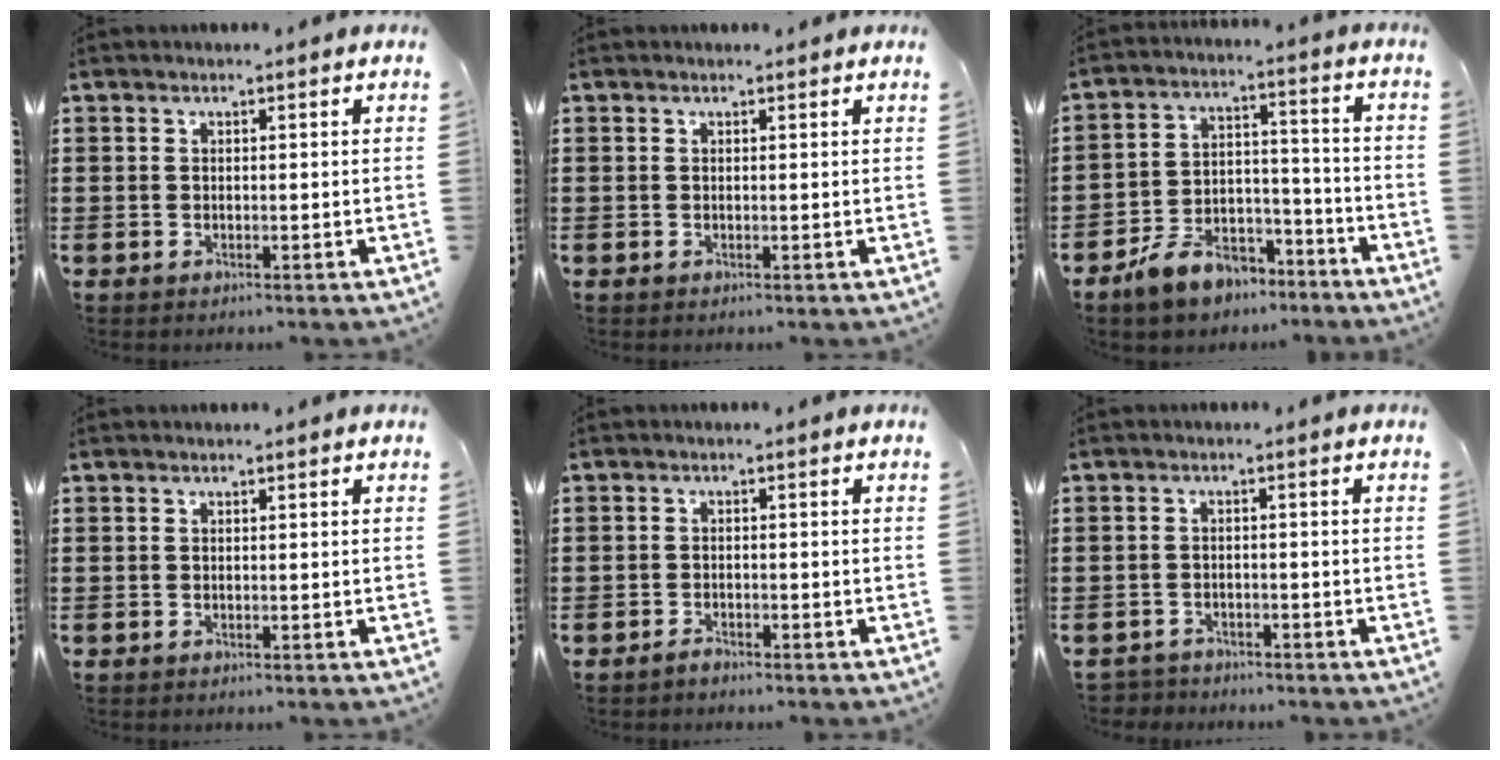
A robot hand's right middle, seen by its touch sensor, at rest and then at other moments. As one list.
[{"total": 0.0}, {"total": 8.3, "force": [-7.2, 3.5, 2.4], "torque": [-0.049, 0.031, -0.138]}, {"total": 0.0}, {"total": 1.2, "force": [-1.2, 0.3, 0.3], "torque": [-0.010, -0.003, -0.023]}, {"total": 2.0, "force": [-2.0, 0.3, -0.3], "torque": [-0.004, -0.002, -0.045]}]